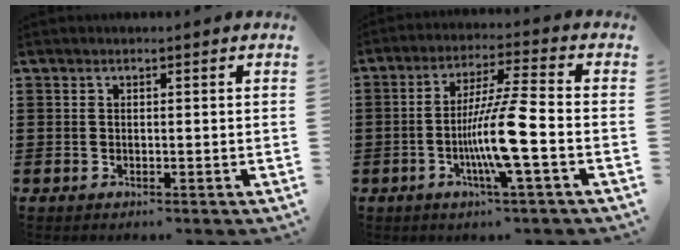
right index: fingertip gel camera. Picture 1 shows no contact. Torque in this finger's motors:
{"motor_torque": [2.13, 0.00, 1.05, 0.14]}